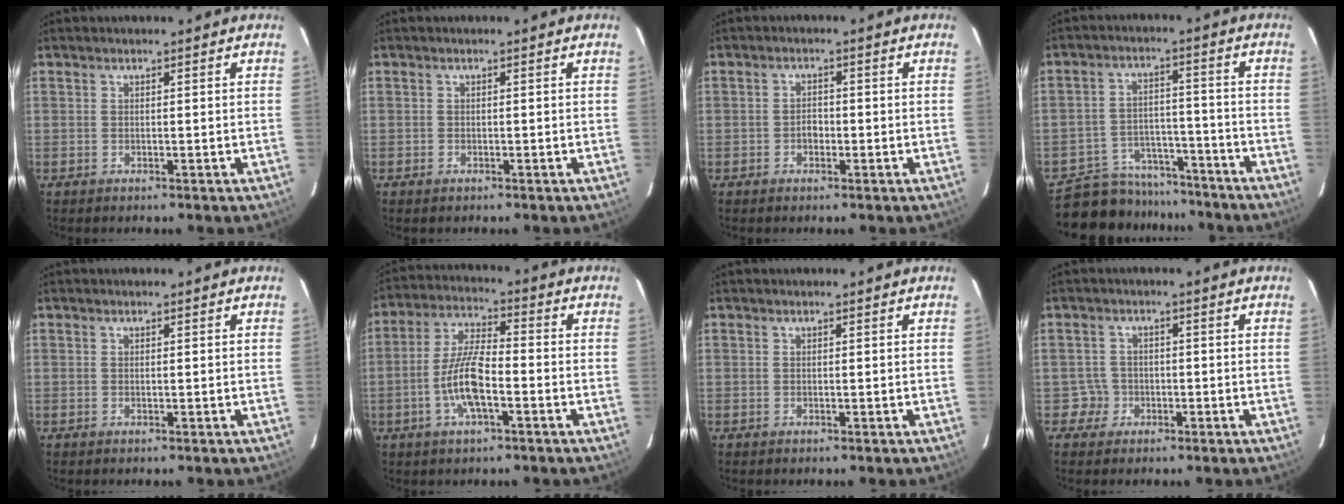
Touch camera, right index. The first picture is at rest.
{"total": 0.8, "force": [-0.6, 0.5, 0.2], "torque": [-0.002, 0.001, -0.009]}
{"total": 1.9, "force": [-0.8, 1.4, 0.9], "torque": [-0.016, 0.007, -0.014]}
{"total": 13.5, "force": [-11.8, 6.2, 2.3], "torque": [-0.069, 0.030, -0.167]}
{"total": 0.0}
{"total": 9.4, "force": [-3.4, 2.5, 8.4], "torque": [-0.173, 0.004, -0.065]}
{"total": 0.0}
{"total": 3.1, "force": [-1.2, 2.8, -0.5], "torque": [0.014, 0.021, -0.019]}